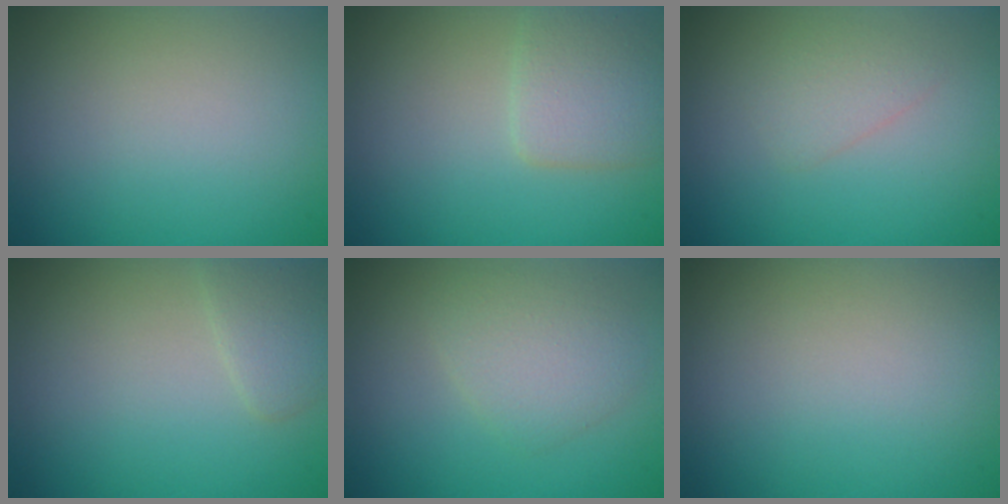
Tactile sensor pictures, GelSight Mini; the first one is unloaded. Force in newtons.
{"total": 2.9, "press": 2.9, "slide": 0.0}
{"total": 1.5, "press": 1.5, "slide": 0.0}
{"total": 1.7, "press": 1.7, "slide": 0.0}
{"total": 2.8, "press": 2.8, "slide": 0.1}
{"total": 0.0}